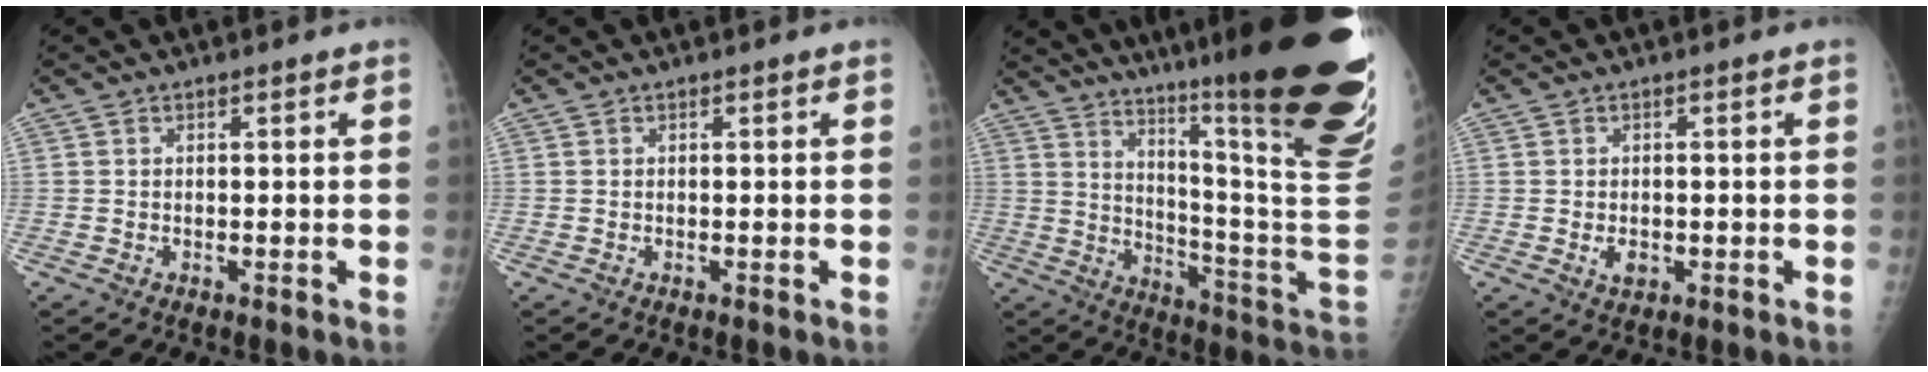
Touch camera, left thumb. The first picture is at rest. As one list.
[{"total": 0.0}, {"total": 34.5, "force": [20.6, 4.4, 27.4], "torque": [-0.280, -0.103, 0.298]}, {"total": 2.3, "force": [-0.6, 1.7, 1.5], "torque": [-0.019, 0.000, -0.005]}]